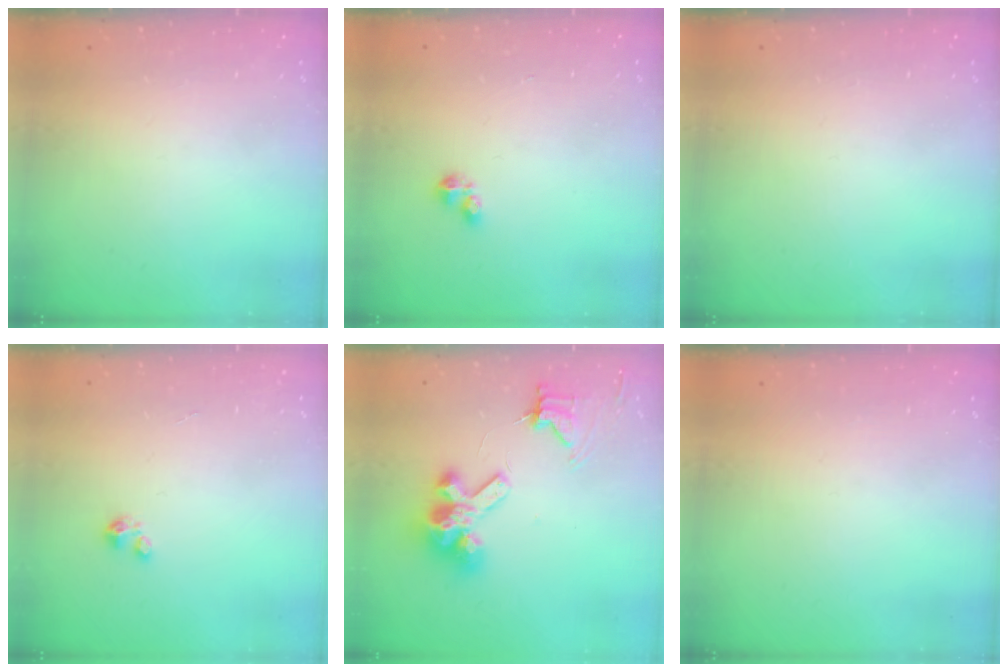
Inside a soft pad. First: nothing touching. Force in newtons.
{"total": 2.8, "press": 2.8, "slide": 0.4}
{"total": 0.0}
{"total": 1.6, "press": 1.6, "slide": 0.2}
{"total": 11.4, "press": 11.3, "slide": 1.5}
{"total": 0.0}